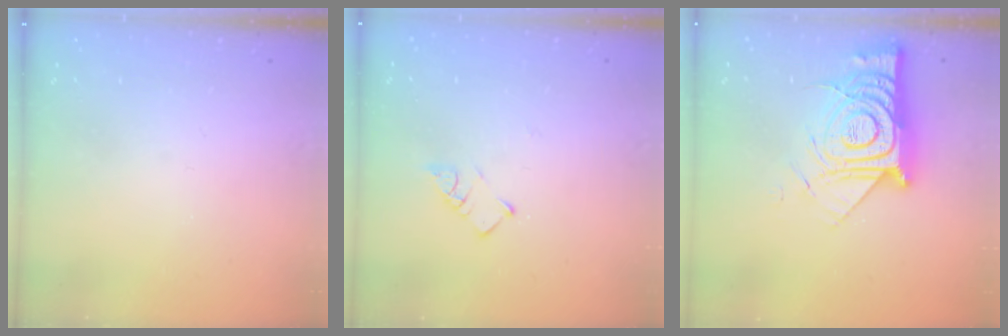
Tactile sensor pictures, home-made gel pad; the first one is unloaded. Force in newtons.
{"total": 2.9, "press": 2.9, "slide": 0.2}
{"total": 17.4, "press": 17.3, "slide": 1.7}